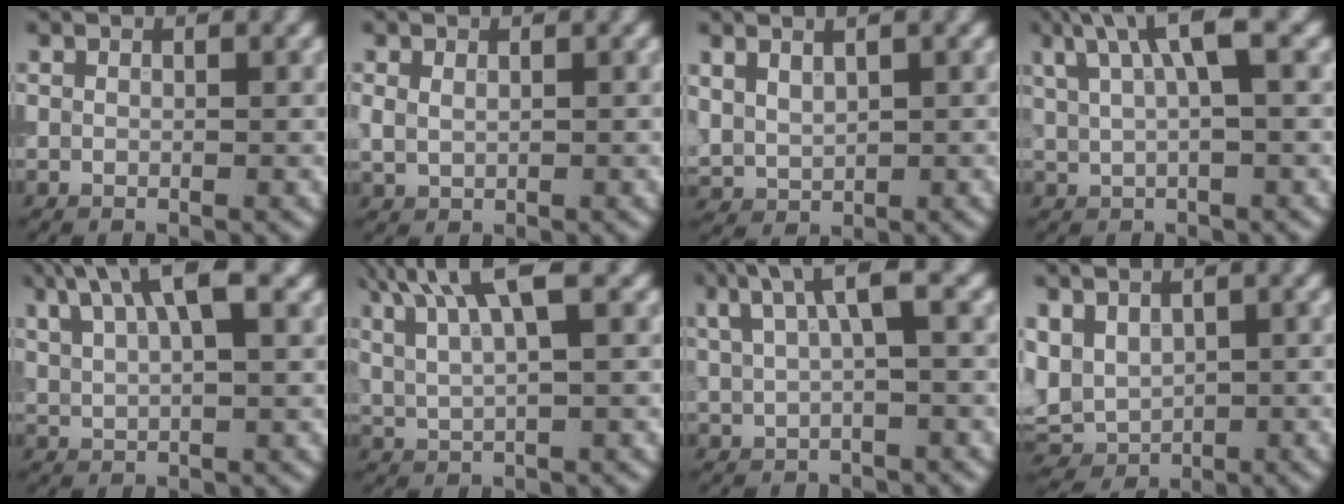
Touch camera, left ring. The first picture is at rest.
{"total": 1.4, "force": [0.4, 1.0, 0.9], "torque": [-0.020, 0.000, 0.011]}
{"total": 2.0, "force": [1.2, 1.0, 1.1], "torque": [-0.025, -0.002, 0.029]}
{"total": 4.5, "force": [2.5, 0.9, 3.7], "torque": [-0.070, 0.014, 0.047]}
{"total": 6.3, "force": [3.8, 1.9, 4.7], "torque": [-0.086, 0.012, 0.067]}
{"total": 6.5, "force": [3.6, 1.7, 5.1], "torque": [-0.090, 0.012, 0.064]}
{"total": 3.9, "force": [2.0, 0.7, 3.3], "torque": [-0.058, 0.013, 0.037]}
{"total": 3.6, "force": [0.6, 2.9, 2.1], "torque": [-0.042, 0.002, 0.010]}